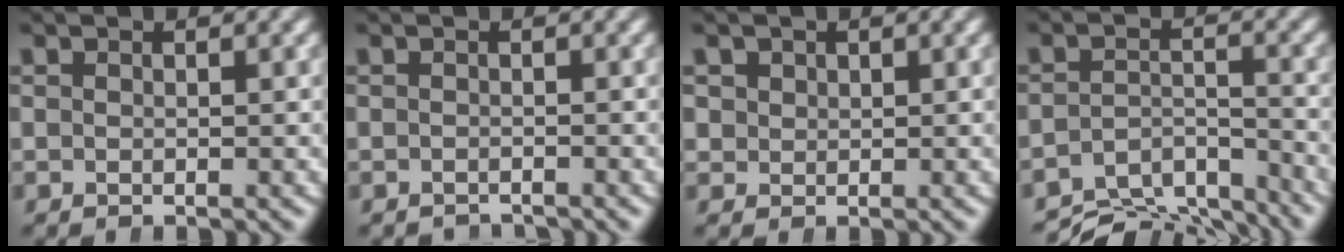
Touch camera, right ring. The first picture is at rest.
{"total": 1.8, "force": [-1.8, -0.1, -0.2], "torque": [0.006, -0.012, -0.026]}
{"total": 2.3, "force": [1.3, 1.7, 0.7], "torque": [-0.013, -0.007, 0.037]}
{"total": 7.9, "force": [-6.5, 2.8, 3.5], "torque": [-0.031, -0.027, -0.098]}